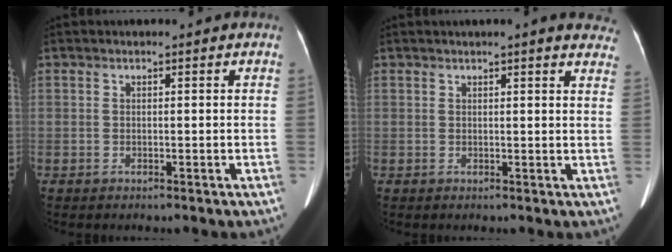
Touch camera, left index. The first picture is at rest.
{"total": 9.0, "force": [7.7, 1.4, 4.3], "torque": [-0.033, -0.003, 0.068]}